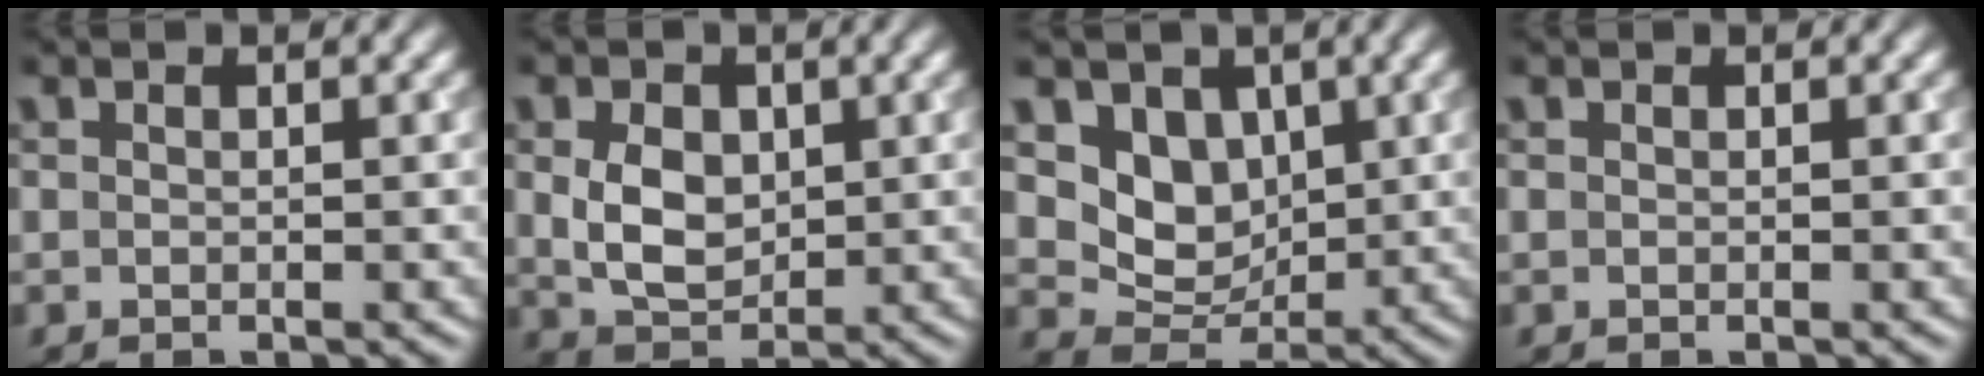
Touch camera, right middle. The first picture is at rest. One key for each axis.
{"total": 4.1, "fx": 0.5, "fy": 3.0, "fz": 2.8, "tx": -0.062, "ty": -0.004, "tz": 0.010}
{"total": 4.9, "fx": 1.5, "fy": 3.8, "fz": 2.7, "tx": -0.049, "ty": -0.014, "tz": 0.024}
{"total": 0.0}